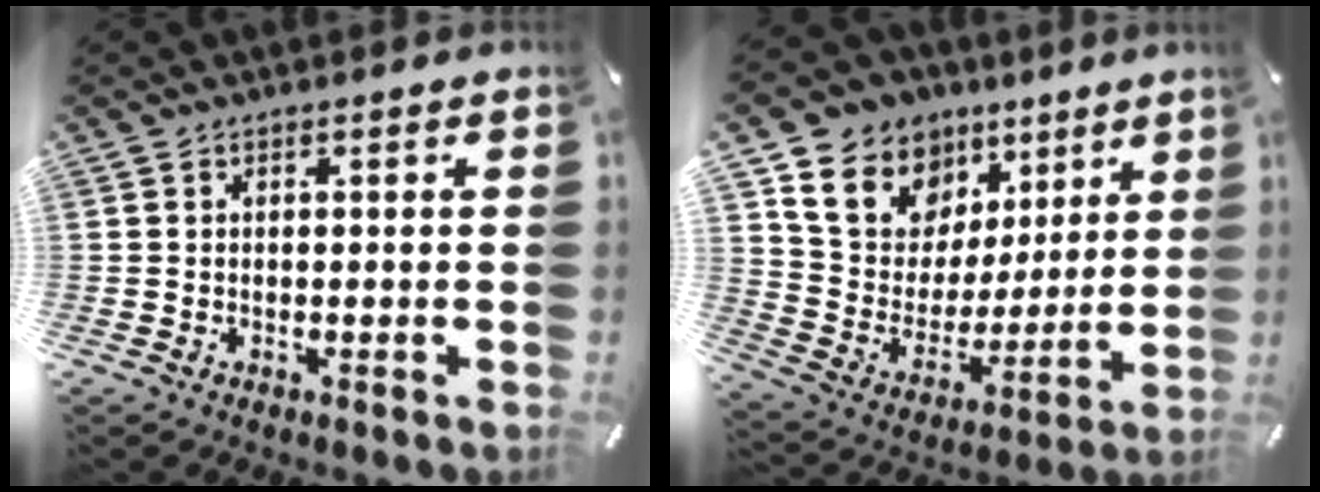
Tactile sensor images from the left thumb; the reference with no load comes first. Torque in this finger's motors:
{"motor_torque": [1.52, 1.44, 1.39, -1.38, 0.16]}